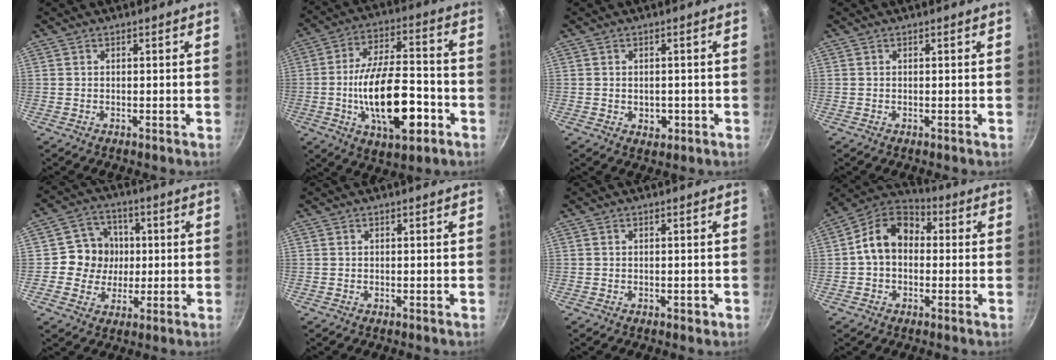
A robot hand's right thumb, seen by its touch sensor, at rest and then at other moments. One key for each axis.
{"total": 20.7, "fx": -5.9, "fy": 9.3, "fz": 17.5, "tx": -0.288, "ty": 0.031, "tz": -0.095}
{"total": 2.8, "fx": -0.6, "fy": 2.2, "fz": 1.7, "tx": -0.019, "ty": 0.001, "tz": -0.003}
{"total": 0.0}
{"total": 9.0, "fx": 0.4, "fy": 8.5, "fz": 2.8, "tx": -0.008, "ty": 0.007, "tz": -0.007}
{"total": 0.0}
{"total": 1.1, "fx": -0.3, "fy": 0.8, "fz": 0.6, "tx": -0.003, "ty": 0.004, "tz": -0.003}
{"total": 11.4, "fx": 0.5, "fy": 8.6, "fz": 7.5, "tx": -0.099, "ty": 0.038, "tz": -0.013}